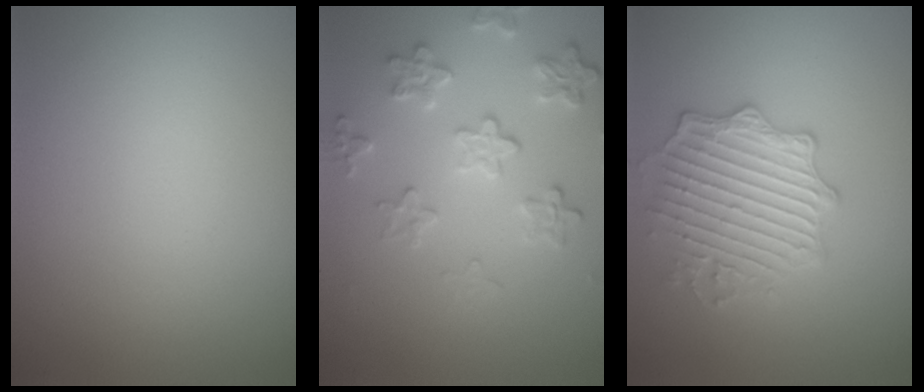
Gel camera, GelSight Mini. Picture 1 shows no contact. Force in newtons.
{"total": 4.4, "press": 3.3, "slide": 3.0}
{"total": 4.0, "press": 4.0, "slide": 0.2}